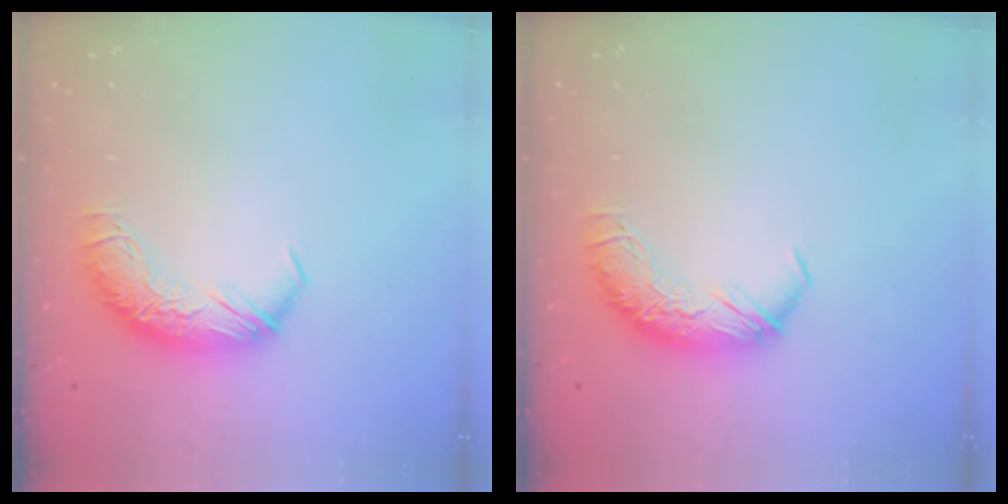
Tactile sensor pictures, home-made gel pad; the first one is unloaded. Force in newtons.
{"total": 0.0}